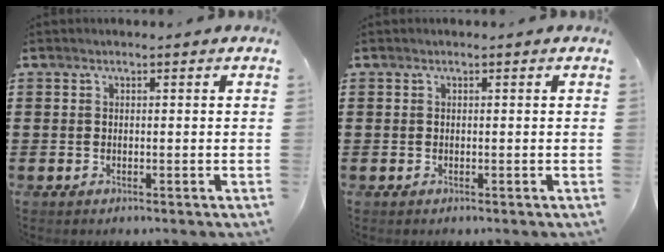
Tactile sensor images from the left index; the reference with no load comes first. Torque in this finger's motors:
{"motor_torque": [-0.02, -0.02, 0.00, 0.00]}